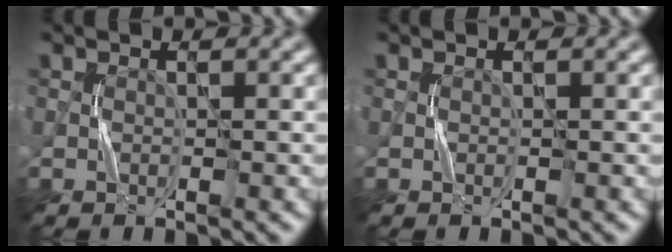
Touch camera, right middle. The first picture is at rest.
{"total": 0.0}